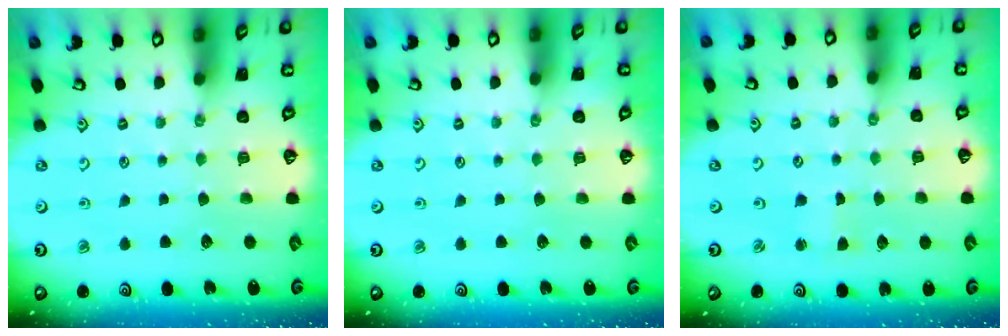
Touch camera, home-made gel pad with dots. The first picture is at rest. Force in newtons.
{"total": 0.0}
{"total": 1.8, "press": 1.7, "slide": 0.3}